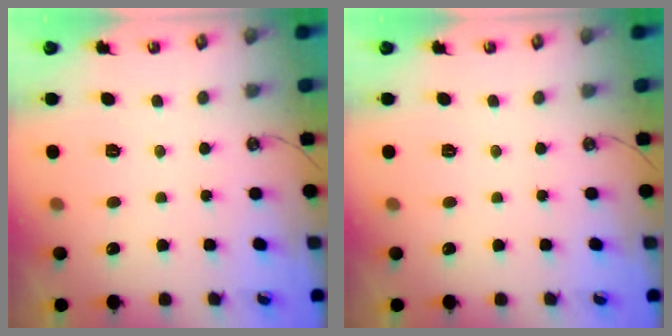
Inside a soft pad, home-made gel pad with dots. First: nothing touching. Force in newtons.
{"total": 0.0}